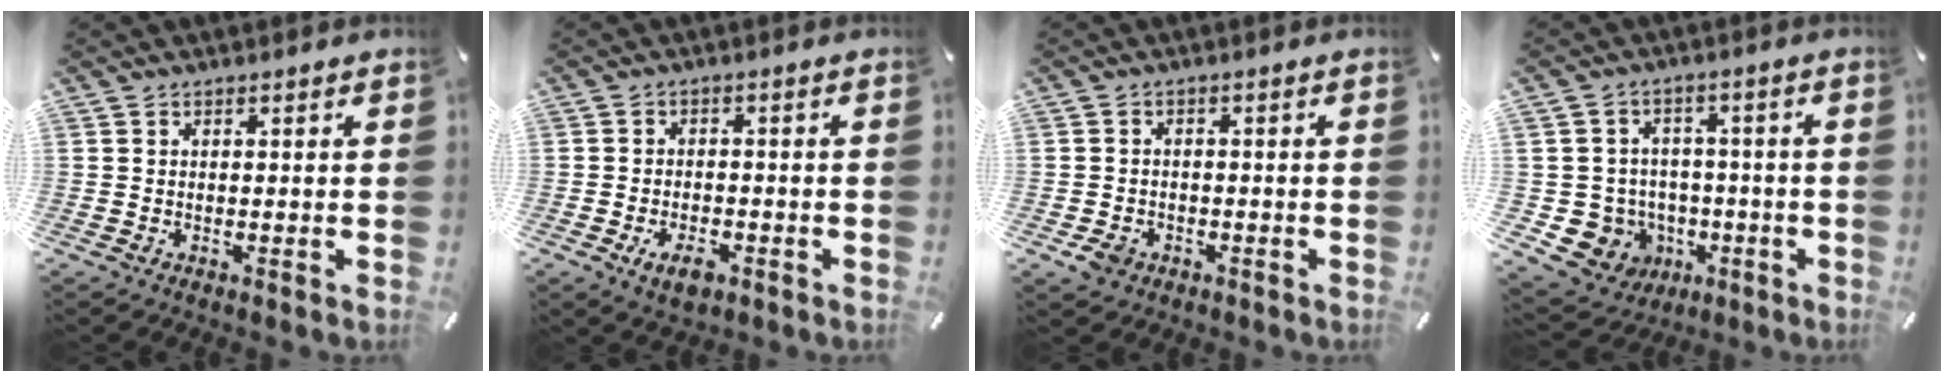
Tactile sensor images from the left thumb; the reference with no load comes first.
{"total": 4.9, "force": [-2.4, 2.9, 3.2], "torque": [-0.060, 0.010, -0.044]}
{"total": 3.7, "force": [-1.8, 2.9, 1.5], "torque": [-0.036, 0.004, -0.036]}
{"total": 9.2, "force": [-1.9, 8.8, 1.5], "torque": [-0.044, 0.009, -0.025]}